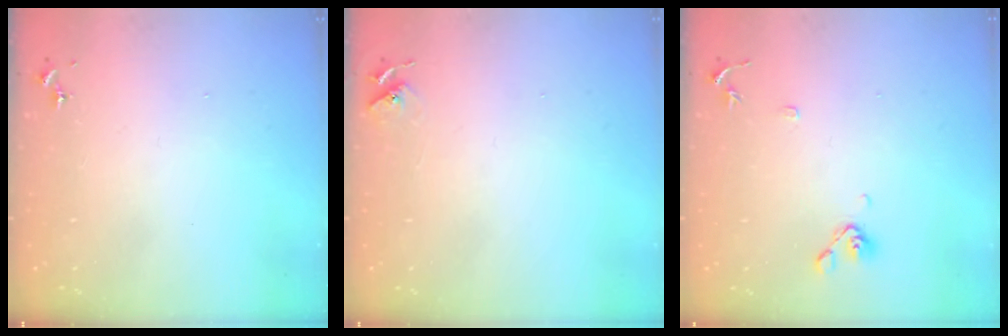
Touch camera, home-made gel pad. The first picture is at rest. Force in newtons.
{"total": 5.8, "press": 5.8, "slide": 0.7}
{"total": 8.9, "press": 8.7, "slide": 1.9}